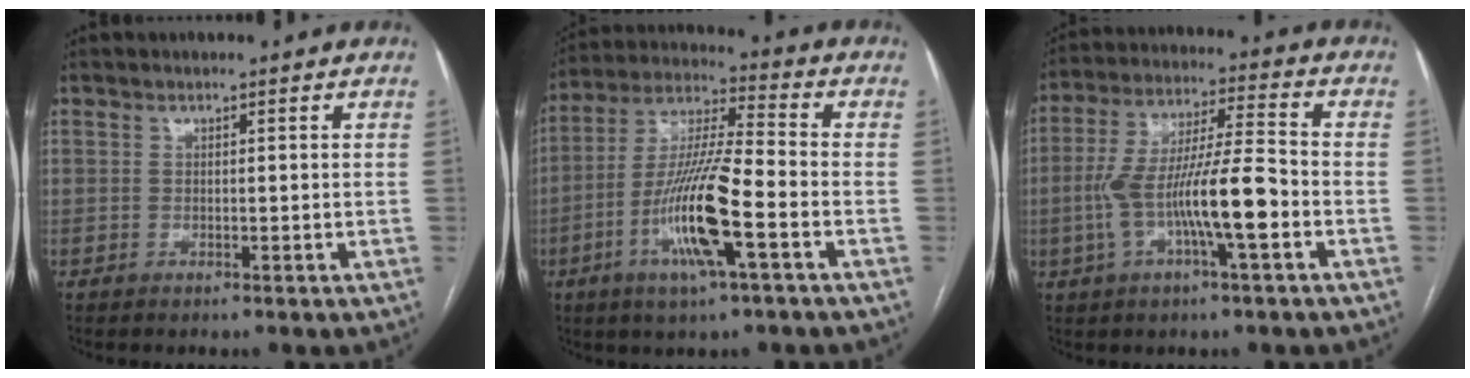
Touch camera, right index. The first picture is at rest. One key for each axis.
{"total": 14.4, "fx": -5.0, "fy": 1.1, "fz": 13.5, "tx": -0.270, "ty": -0.007, "tz": -0.095}
{"total": 13.0, "fx": -3.6, "fy": 1.3, "fz": 12.5, "tx": -0.240, "ty": 0.013, "tz": -0.066}